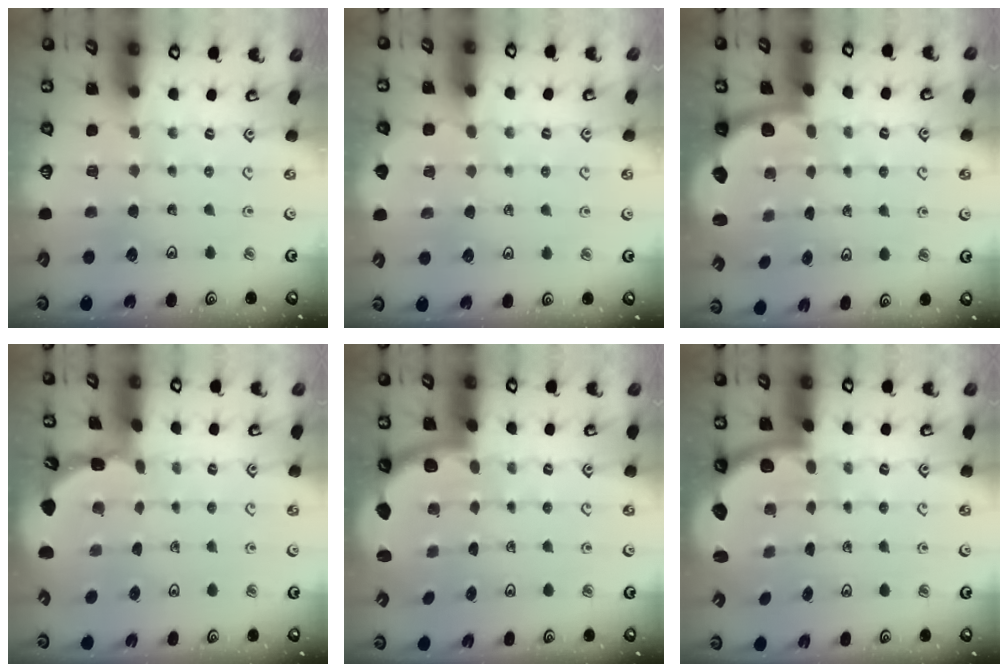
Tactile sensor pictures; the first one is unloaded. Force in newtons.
{"total": 1.4, "press": 1.3, "slide": 0.3}
{"total": 2.2, "press": 2.1, "slide": 0.8}
{"total": 1.6, "press": 1.6, "slide": 0.1}
{"total": 2.6, "press": 2.5, "slide": 0.6}
{"total": 2.7, "press": 2.4, "slide": 1.2}